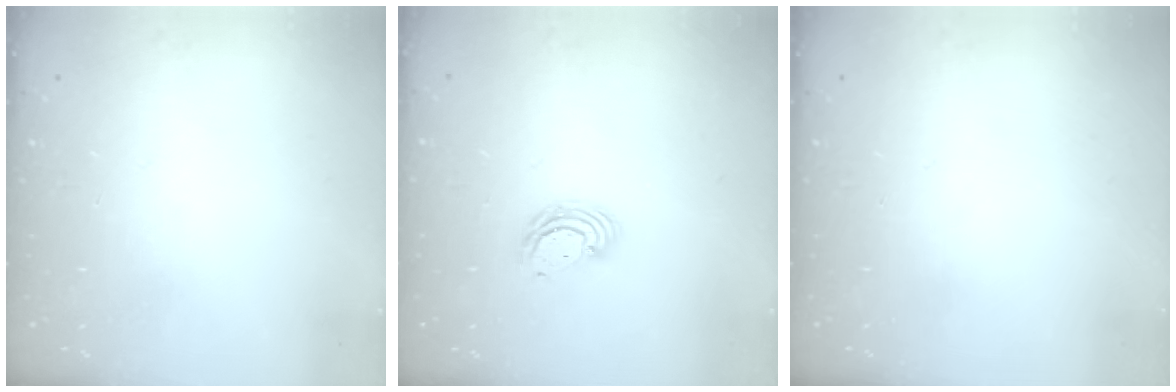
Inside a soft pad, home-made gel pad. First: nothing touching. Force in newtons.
{"total": 4.9, "press": 4.9, "slide": 0.2}
{"total": 0.0}